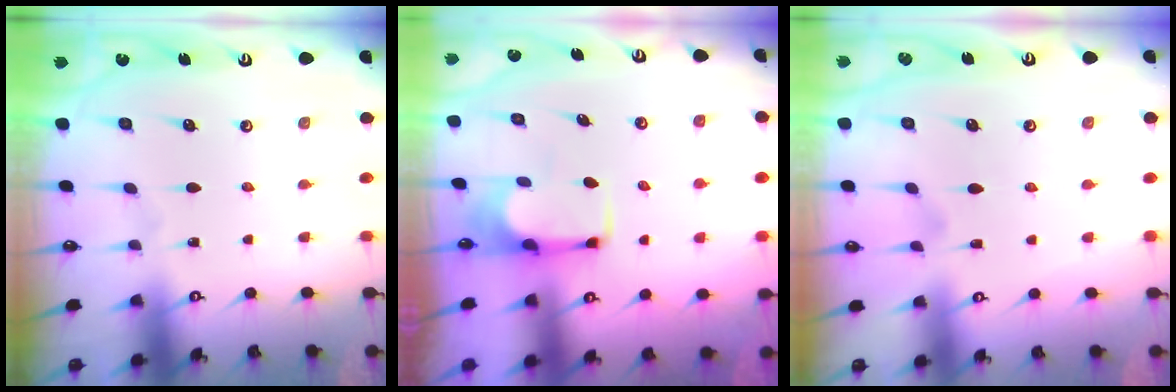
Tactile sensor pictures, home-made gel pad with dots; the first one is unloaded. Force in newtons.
{"total": 1.7, "press": 1.5, "slide": 0.9}
{"total": 1.2, "press": 0.4, "slide": 1.1}